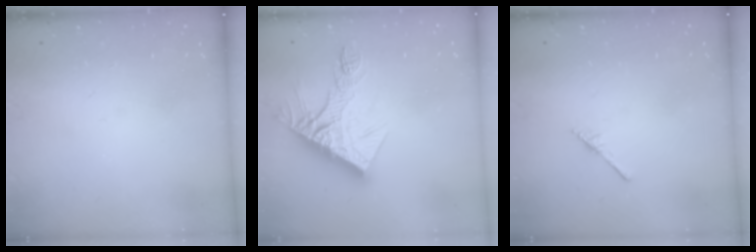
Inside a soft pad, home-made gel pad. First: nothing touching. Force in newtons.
{"total": 15.4, "press": 15.3, "slide": 1.2}
{"total": 2.5, "press": 2.4, "slide": 0.3}